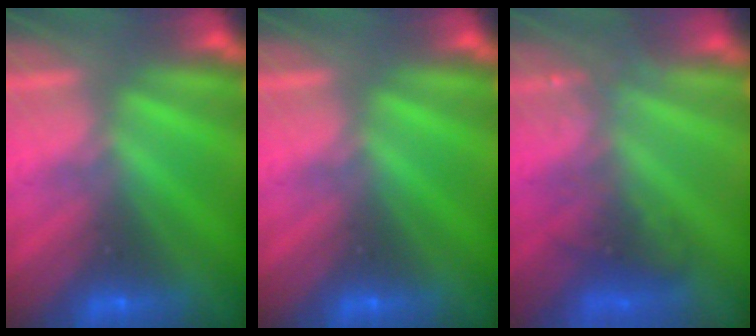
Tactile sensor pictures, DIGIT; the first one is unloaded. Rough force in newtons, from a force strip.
{"total": 0.0}
{"total": 2.9}